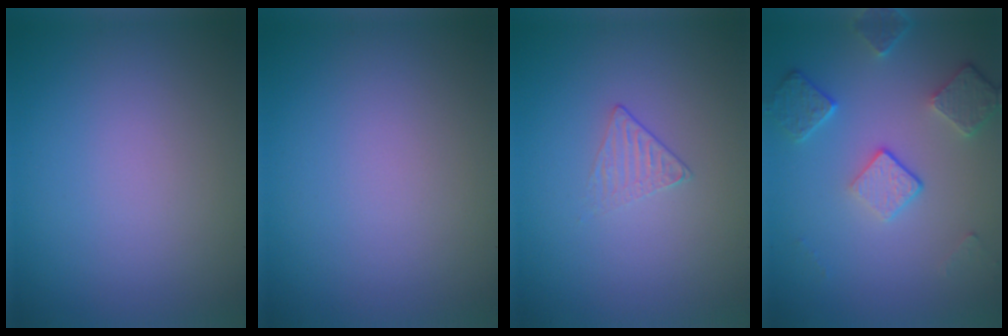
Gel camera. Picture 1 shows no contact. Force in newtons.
{"total": 0.0}
{"total": 1.1, "press": 0.5, "slide": 1.0}
{"total": 4.1, "press": 3.2, "slide": 2.6}